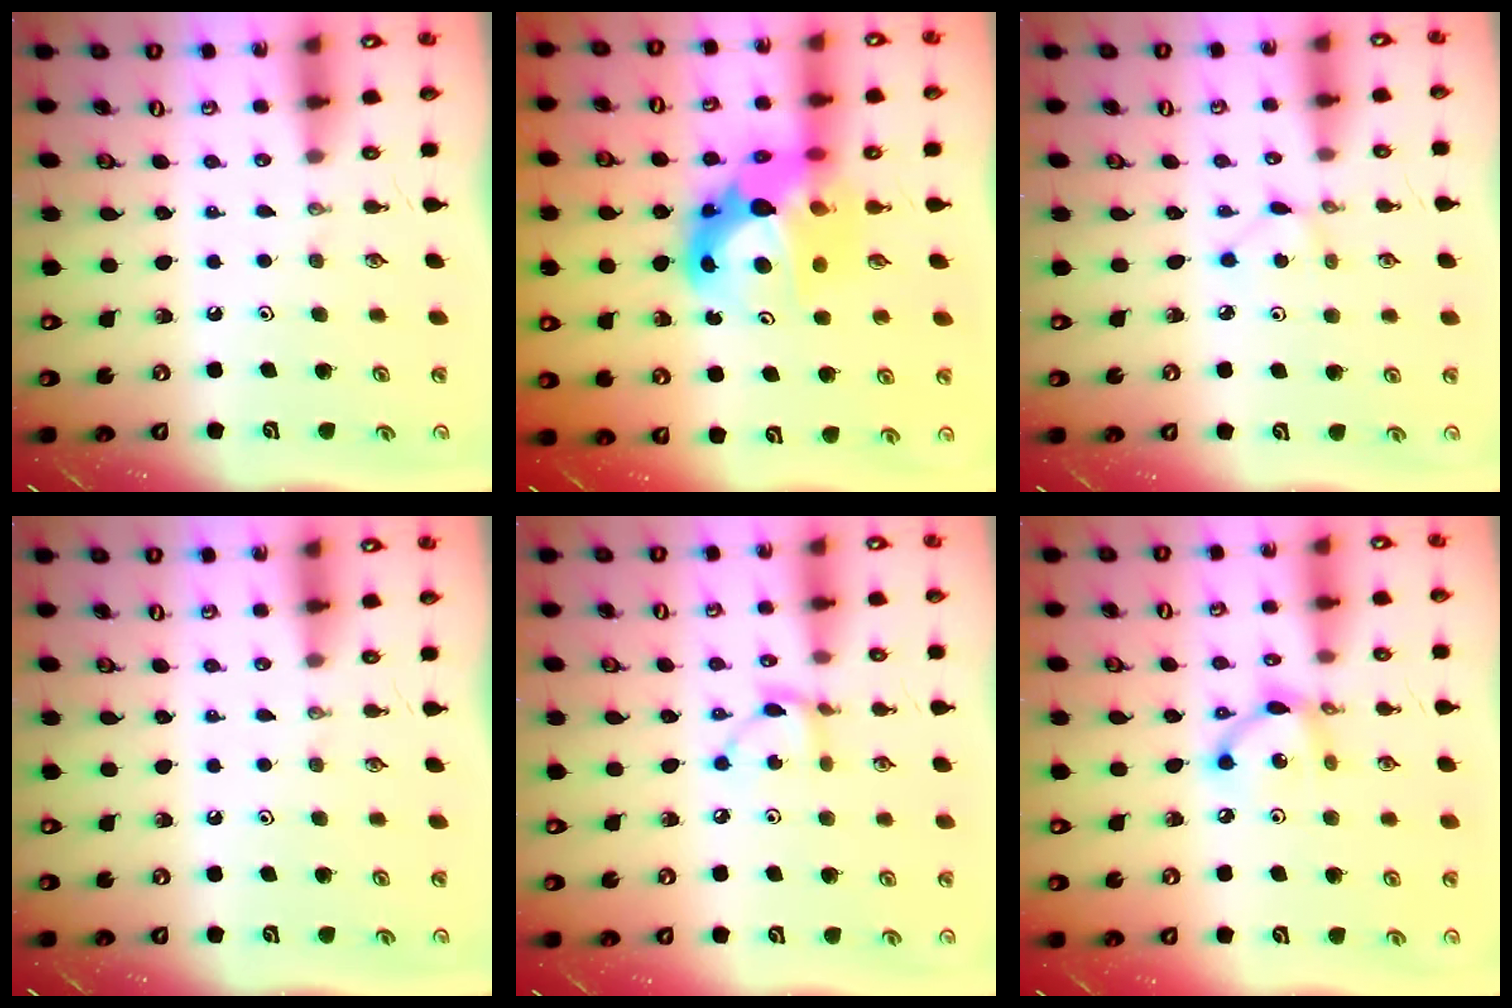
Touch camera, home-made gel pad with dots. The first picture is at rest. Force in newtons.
{"total": 13.9, "press": 13.8, "slide": 1.3}
{"total": 1.9, "press": 1.9, "slide": 0.2}
{"total": 0.0}
{"total": 4.4, "press": 4.4, "slide": 0.1}
{"total": 8.8, "press": 8.8, "slide": 0.8}